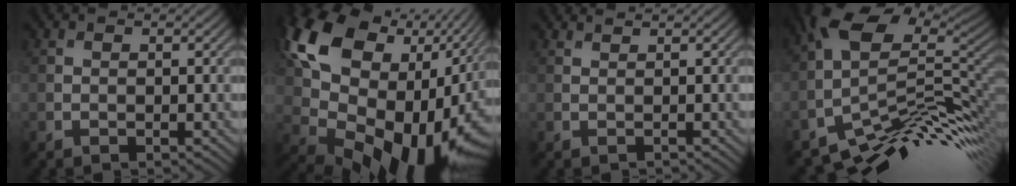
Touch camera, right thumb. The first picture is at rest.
{"total": 19.5, "force": [3.7, 14.0, 13.1], "torque": [-0.241, -0.031, 0.109]}
{"total": 0.9, "force": [0.5, -0.5, -0.6], "torque": [0.007, 0.003, 0.009]}
{"total": 10.5, "force": [-2.6, 4.8, 9.0], "torque": [-0.154, -0.009, -0.025]}